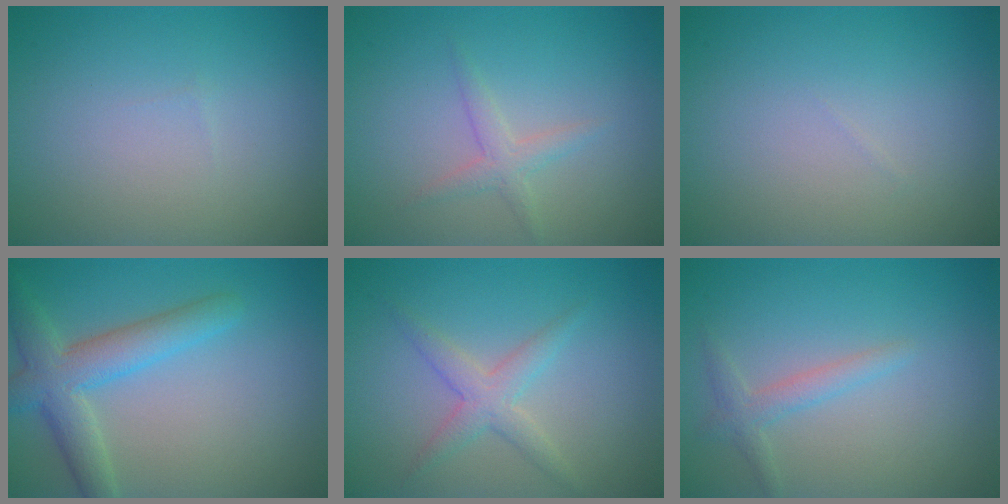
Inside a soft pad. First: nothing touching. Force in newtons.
{"total": 1.6, "press": 1.6, "slide": 0.1}
{"total": 0.0}
{"total": 4.8, "press": 4.8, "slide": 0.3}
{"total": 2.4, "press": 2.4, "slide": 0.1}
{"total": 1.7, "press": 1.7, "slide": 0.1}